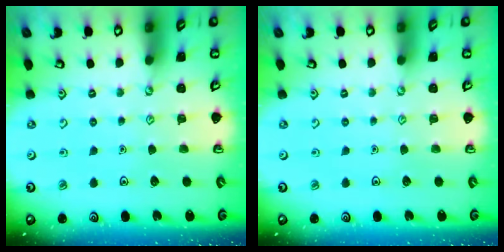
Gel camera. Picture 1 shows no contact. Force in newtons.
{"total": 0.0}